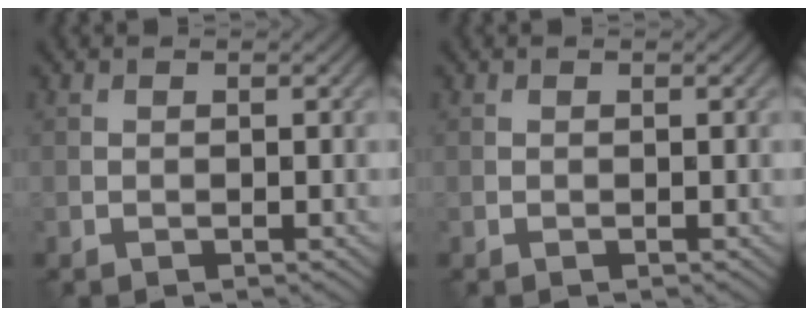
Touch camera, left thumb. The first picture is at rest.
{"total": 0.0}